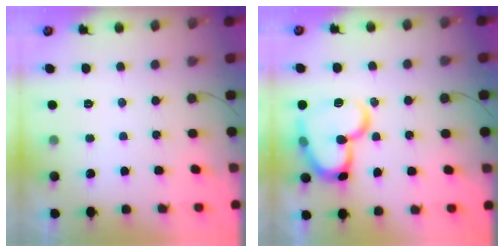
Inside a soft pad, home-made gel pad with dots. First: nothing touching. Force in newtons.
{"total": 18.3, "press": 18.2, "slide": 2.0}